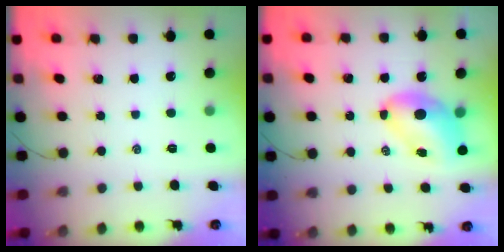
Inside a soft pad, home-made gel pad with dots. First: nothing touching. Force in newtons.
{"total": 7.3, "press": 7.3, "slide": 1.1}